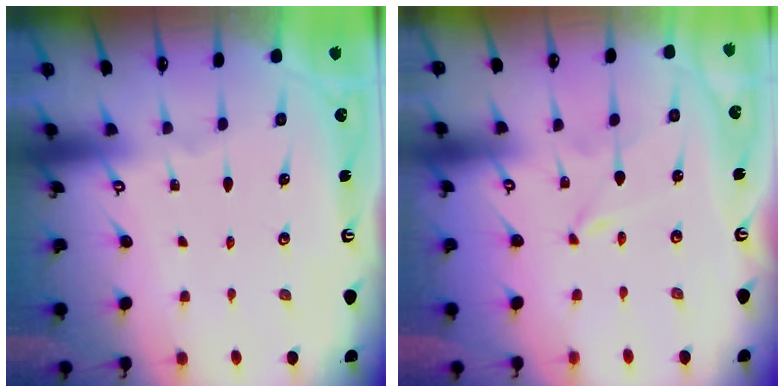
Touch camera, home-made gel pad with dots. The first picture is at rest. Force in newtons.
{"total": 0.0}